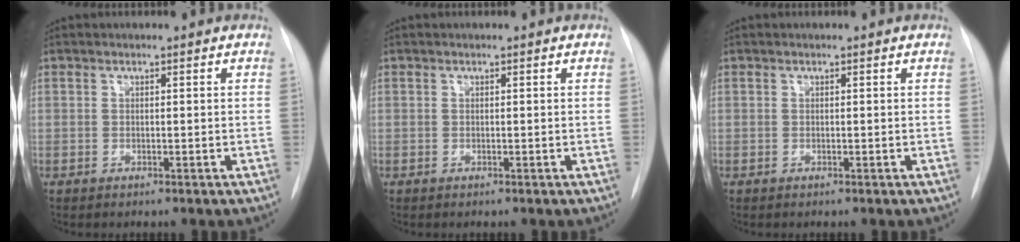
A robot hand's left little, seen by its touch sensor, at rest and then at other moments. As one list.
[{"total": 0.0}, {"total": 0.0}]